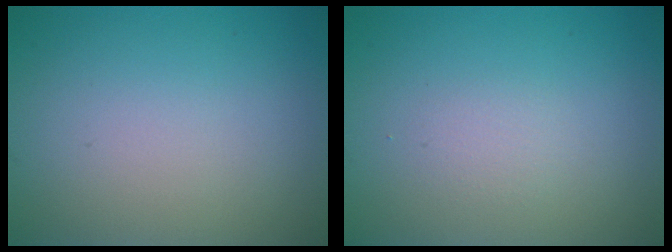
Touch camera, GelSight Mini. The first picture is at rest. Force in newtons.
{"total": 1.0, "press": 1.0, "slide": 0.0}